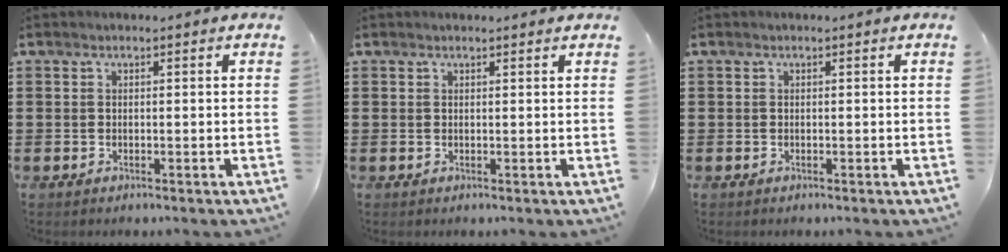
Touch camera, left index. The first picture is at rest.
{"total": 0.6, "force": [0.5, 0.0, 0.2], "torque": [-0.005, 0.000, 0.011]}
{"total": 0.0}